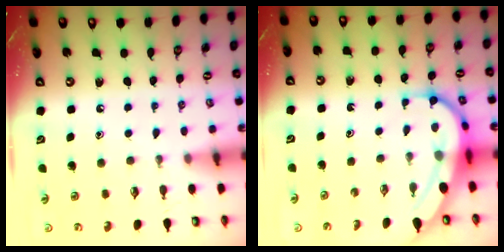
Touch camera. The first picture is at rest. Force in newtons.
{"total": 7.0, "press": 6.9, "slide": 0.8}